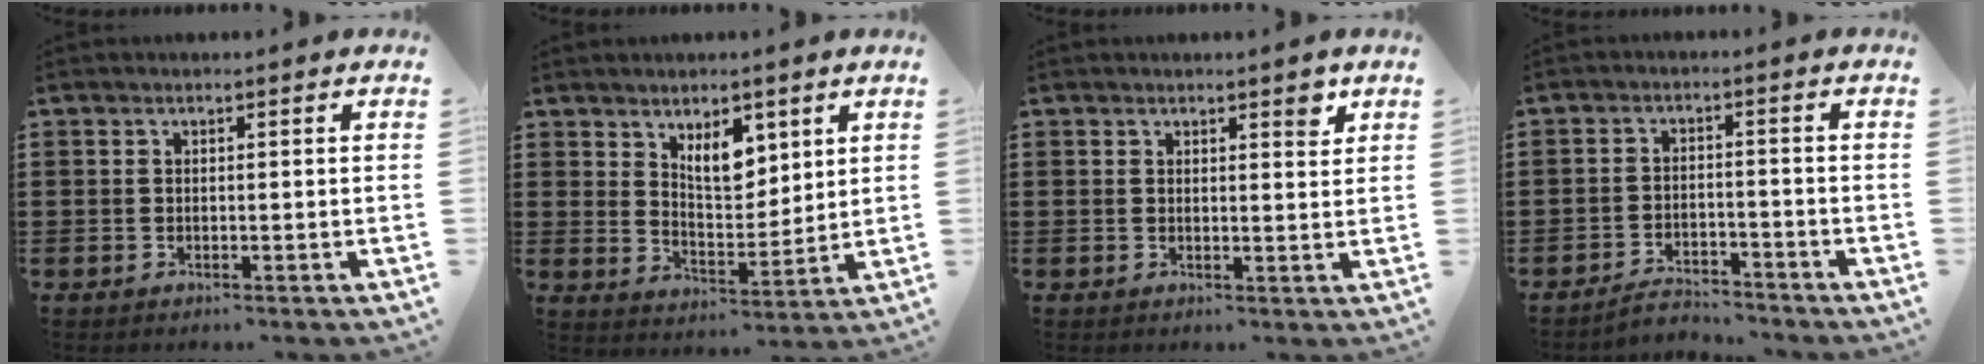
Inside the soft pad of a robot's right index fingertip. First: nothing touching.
{"total": 6.8, "force": [4.0, 3.4, 4.2], "torque": [-0.070, -0.010, 0.069]}
{"total": 2.4, "force": [1.8, 0.8, 1.3], "torque": [-0.011, -0.001, 0.029]}
{"total": 3.3, "force": [-3.3, 0.5, 0.3], "torque": [-0.010, 0.005, -0.069]}